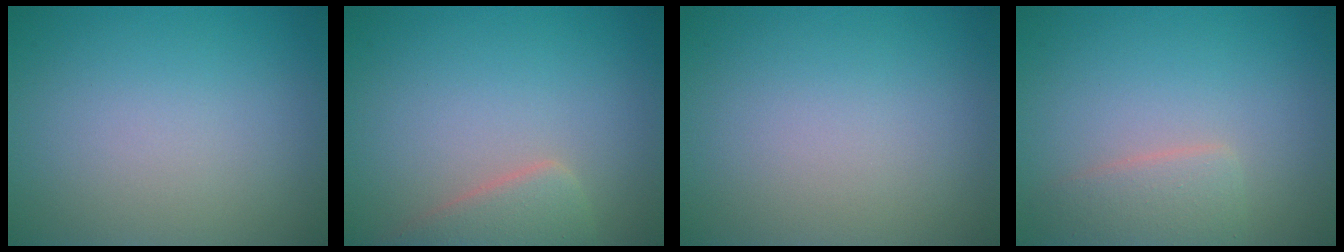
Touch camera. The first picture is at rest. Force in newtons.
{"total": 3.3, "press": 3.3, "slide": 0.2}
{"total": 0.0}
{"total": 2.5, "press": 2.5, "slide": 0.1}